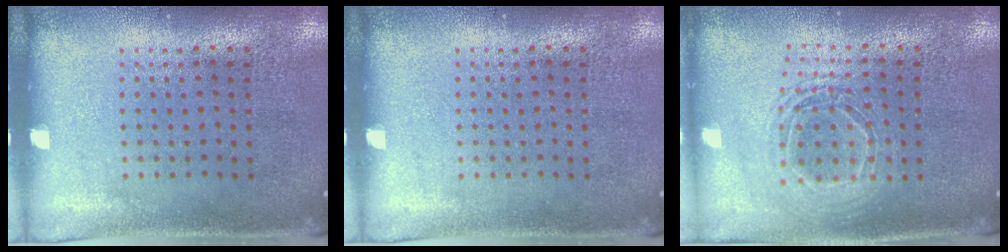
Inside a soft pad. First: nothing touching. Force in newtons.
{"total": 0.0}
{"total": 1.5, "press": 1.3, "slide": 0.8}